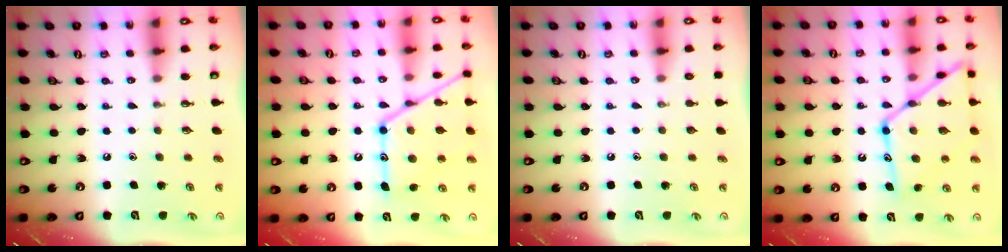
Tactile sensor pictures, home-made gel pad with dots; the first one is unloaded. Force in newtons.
{"total": 18.8, "press": 18.7, "slide": 1.5}
{"total": 0.0}
{"total": 18.7, "press": 18.6, "slide": 1.7}